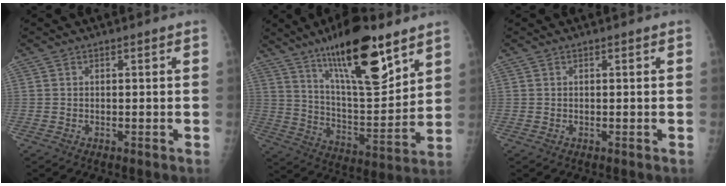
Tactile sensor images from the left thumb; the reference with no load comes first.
{"total": 20.2, "force": [12.6, 5.8, 14.7], "torque": [-0.212, -0.072, 0.218]}
{"total": 0.0}